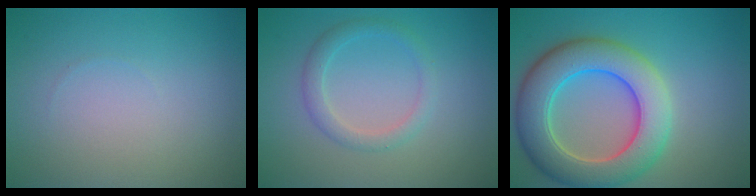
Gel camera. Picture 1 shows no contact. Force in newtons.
{"total": 2.1, "press": 2.1, "slide": 0.1}
{"total": 8.9, "press": 8.9, "slide": 0.6}